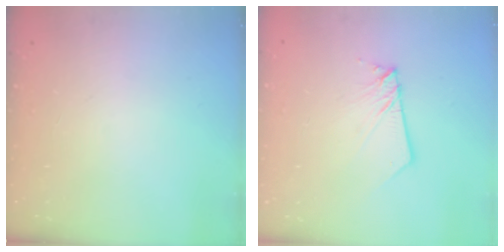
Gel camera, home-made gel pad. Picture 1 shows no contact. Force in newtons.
{"total": 4.4, "press": 4.3, "slide": 0.6}